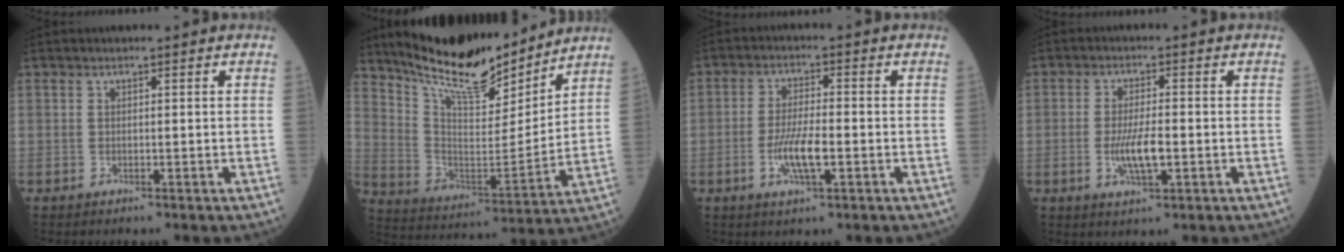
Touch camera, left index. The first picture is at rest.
{"total": 16.6, "force": [14.6, 3.3, 7.3], "torque": [-0.134, -0.010, 0.257]}
{"total": 6.1, "force": [-1.9, 1.3, 5.7], "torque": [-0.116, -0.005, -0.035]}
{"total": 5.4, "force": [-1.3, 1.1, 5.1], "torque": [-0.105, -0.007, -0.022]}